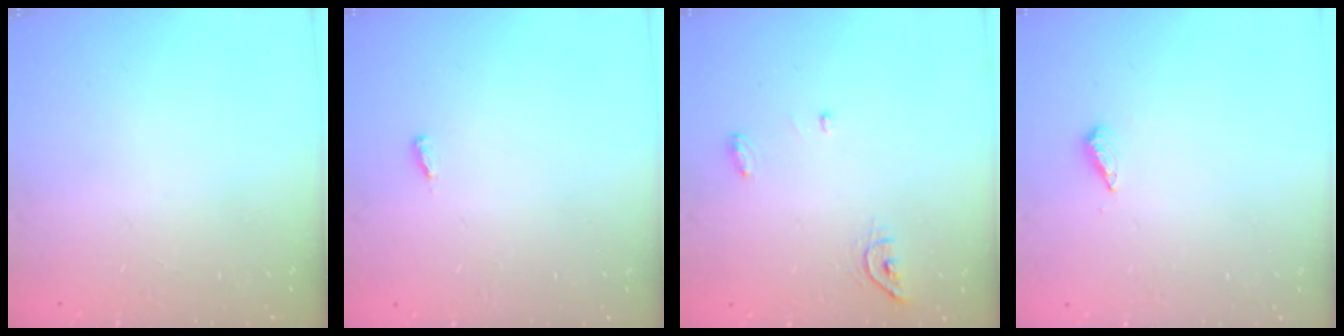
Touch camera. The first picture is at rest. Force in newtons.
{"total": 2.6, "press": 2.4, "slide": 1.0}
{"total": 5.2, "press": 5.2, "slide": 0.1}
{"total": 4.2, "press": 4.1, "slide": 1.0}